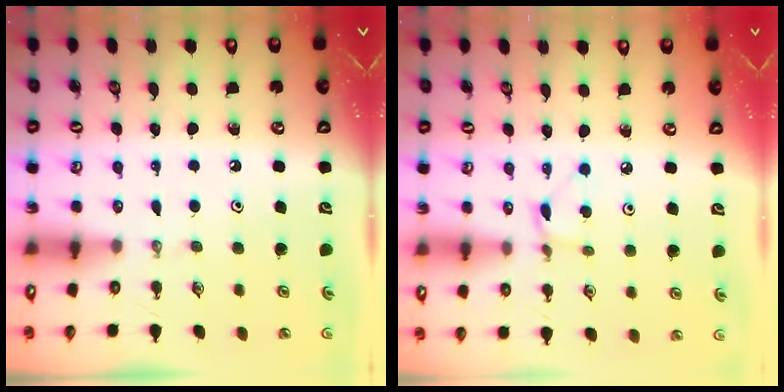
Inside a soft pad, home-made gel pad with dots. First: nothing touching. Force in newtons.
{"total": 2.4, "press": 2.3, "slide": 0.3}